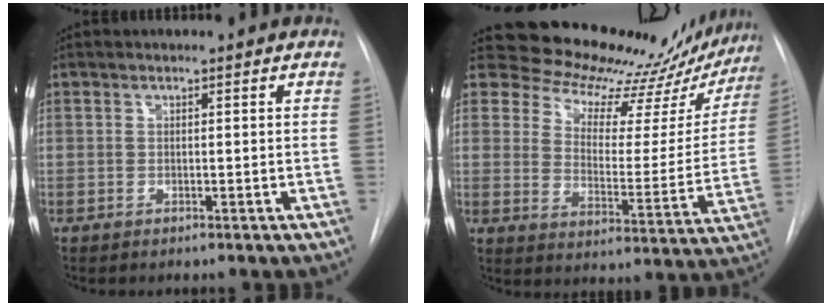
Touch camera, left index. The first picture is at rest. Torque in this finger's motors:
{"motor_torque": [0.99, -1.15, 0.01, -0.07]}